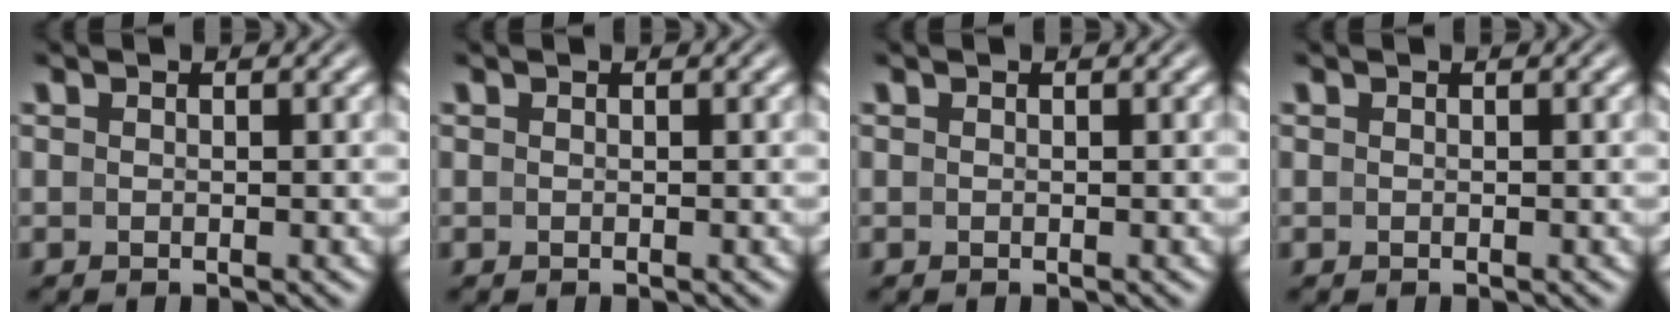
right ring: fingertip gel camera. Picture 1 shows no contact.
{"total": 0.0}
{"total": 0.0}
{"total": 0.0}